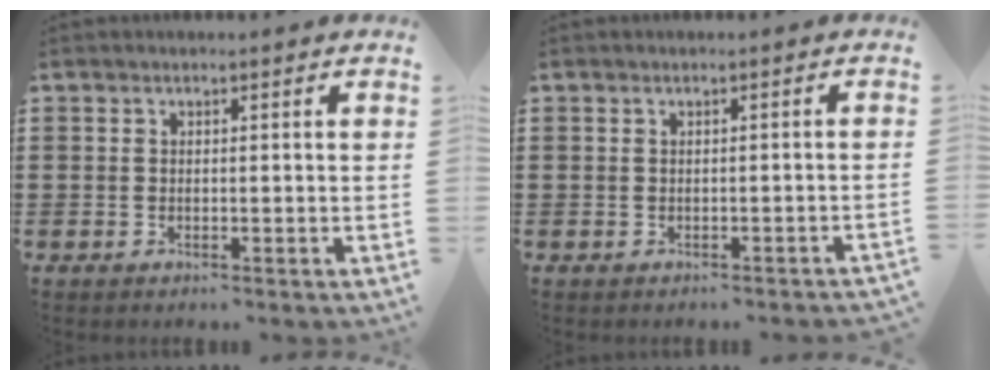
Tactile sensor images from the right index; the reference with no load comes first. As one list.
[{"total": 0.7, "force": [-0.6, 0.0, 0.3], "torque": [-0.008, -0.001, -0.013]}]